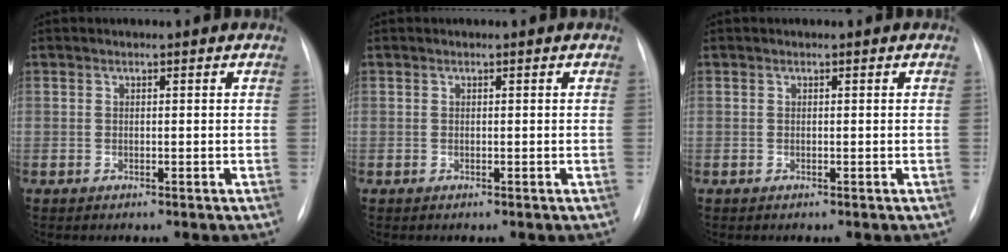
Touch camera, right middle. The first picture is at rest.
{"total": 0.0}
{"total": 0.0}